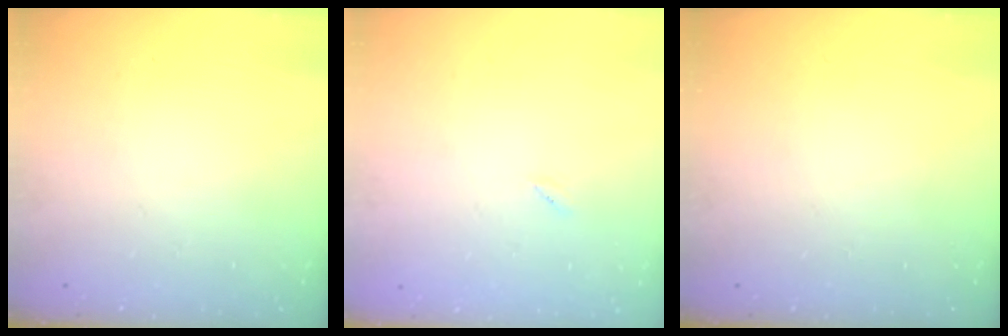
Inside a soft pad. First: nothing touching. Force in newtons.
{"total": 2.0, "press": 2.0, "slide": 0.1}
{"total": 0.0}